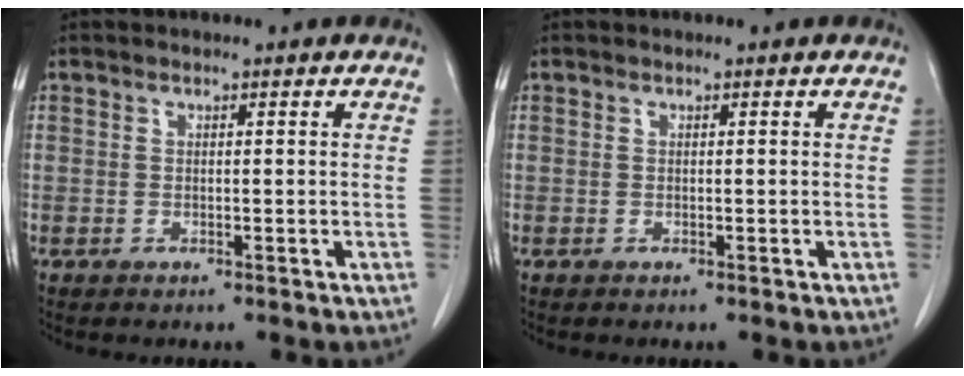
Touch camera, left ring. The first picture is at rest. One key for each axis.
{"total": 0.0}